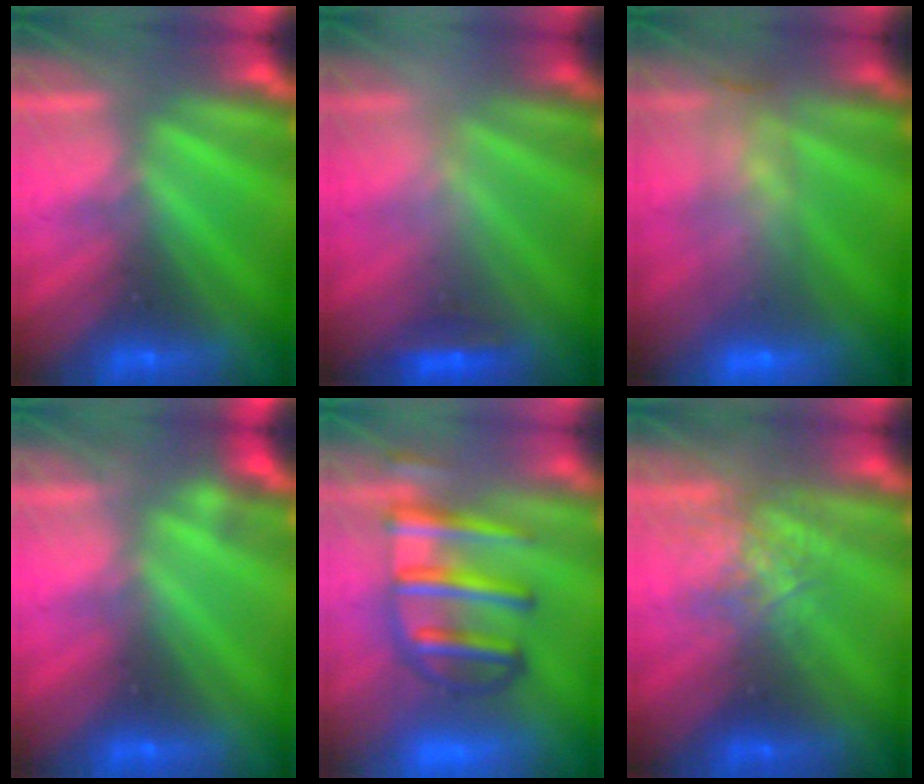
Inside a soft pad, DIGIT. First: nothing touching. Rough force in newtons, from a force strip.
{"total": 2.4}
{"total": 6.6}
{"total": 2.1}
{"total": 9.4}
{"total": 2.7}